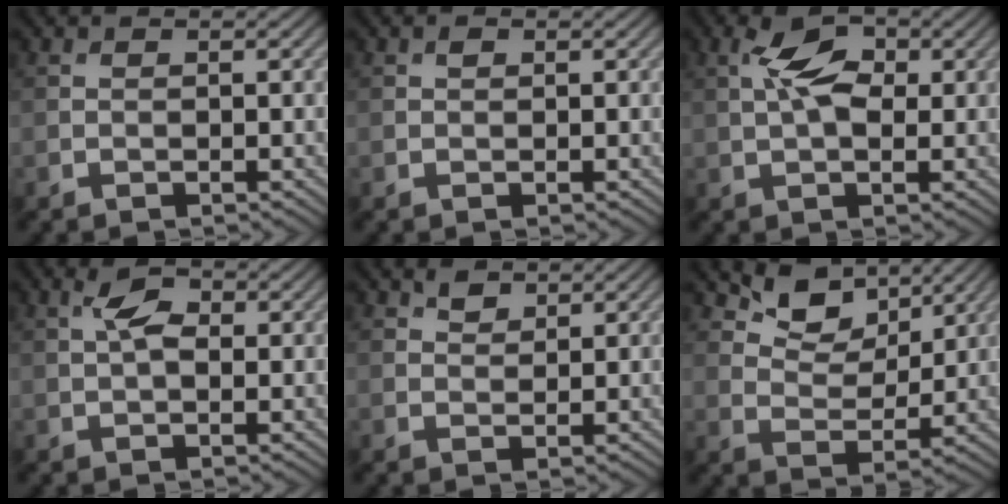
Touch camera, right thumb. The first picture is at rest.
{"total": 0.5, "force": [0.2, 0.4, 0.3], "torque": [-0.007, -0.003, 0.004]}
{"total": 5.0, "force": [0.9, 2.5, 4.3], "torque": [-0.087, 0.006, 0.010]}
{"total": 3.0, "force": [0.5, 1.4, 2.6], "torque": [-0.053, 0.005, 0.005]}
{"total": 1.6, "force": [1.2, 0.9, 0.7], "torque": [-0.014, -0.002, 0.023]}
{"total": 6.7, "force": [4.5, 3.6, 3.5], "torque": [-0.069, -0.010, 0.077]}